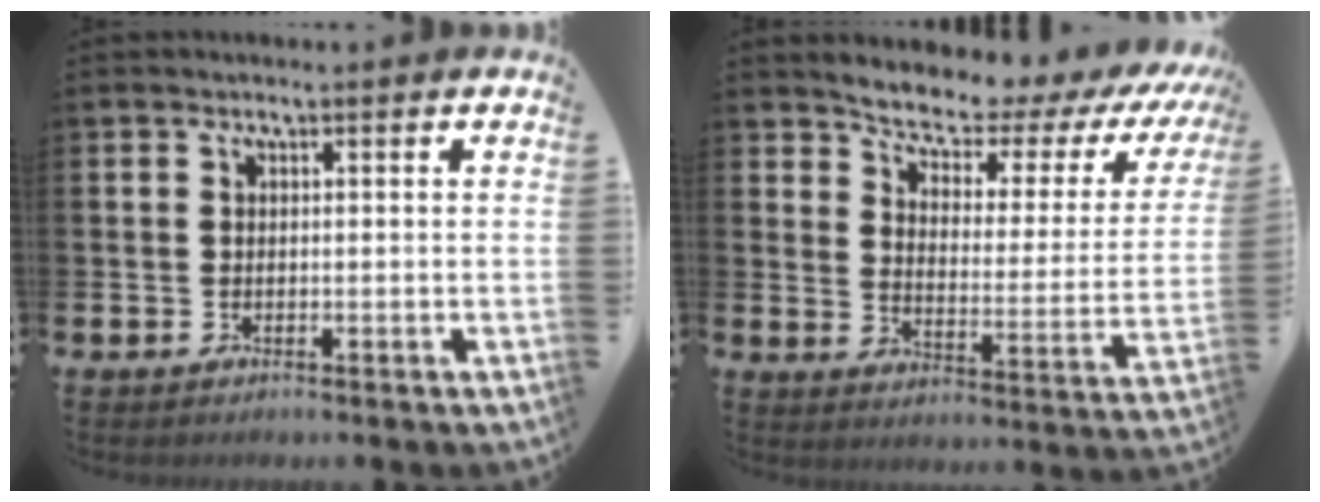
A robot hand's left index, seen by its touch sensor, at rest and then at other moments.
{"total": 5.7, "force": [5.3, 1.5, 1.7], "torque": [-0.054, -0.049, 0.081]}